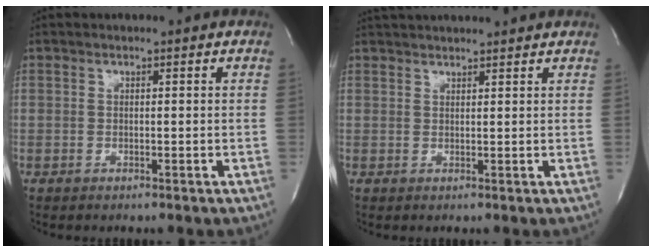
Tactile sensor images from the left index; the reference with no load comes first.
{"total": 8.0, "force": [7.4, 1.0, 2.7], "torque": [-0.042, 0.030, 0.099]}